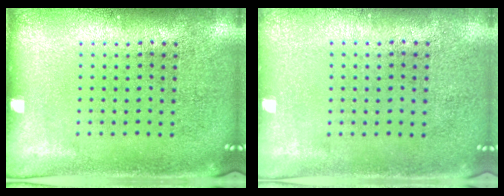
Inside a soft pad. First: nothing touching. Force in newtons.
{"total": 0.0}